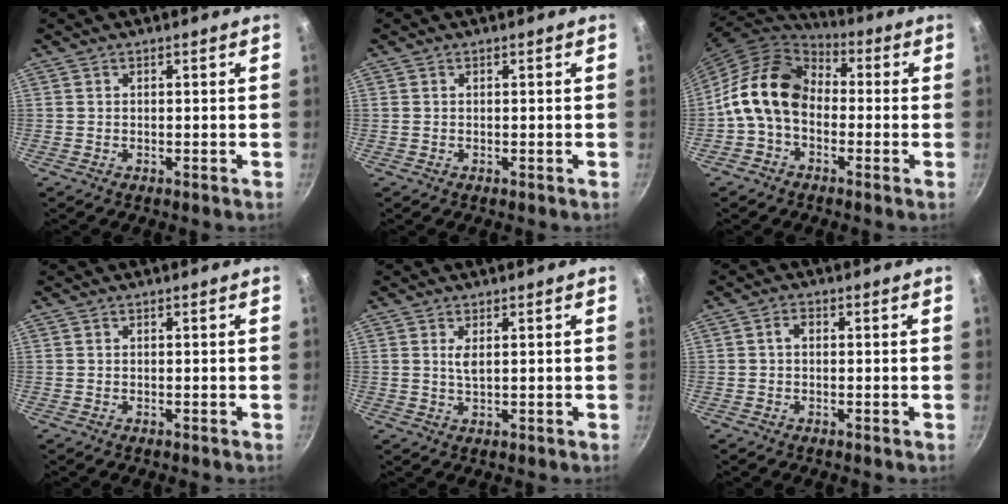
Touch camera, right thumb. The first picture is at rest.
{"total": 0.0}
{"total": 14.1, "force": [-1.1, 10.3, 9.6], "torque": [-0.145, 0.039, -0.041]}
{"total": 0.0}
{"total": 2.2, "force": [0.7, 0.9, 1.9], "torque": [-0.038, -0.005, 0.015]}
{"total": 1.8, "force": [0.1, 1.2, 1.3], "torque": [-0.021, 0.007, -0.001]}